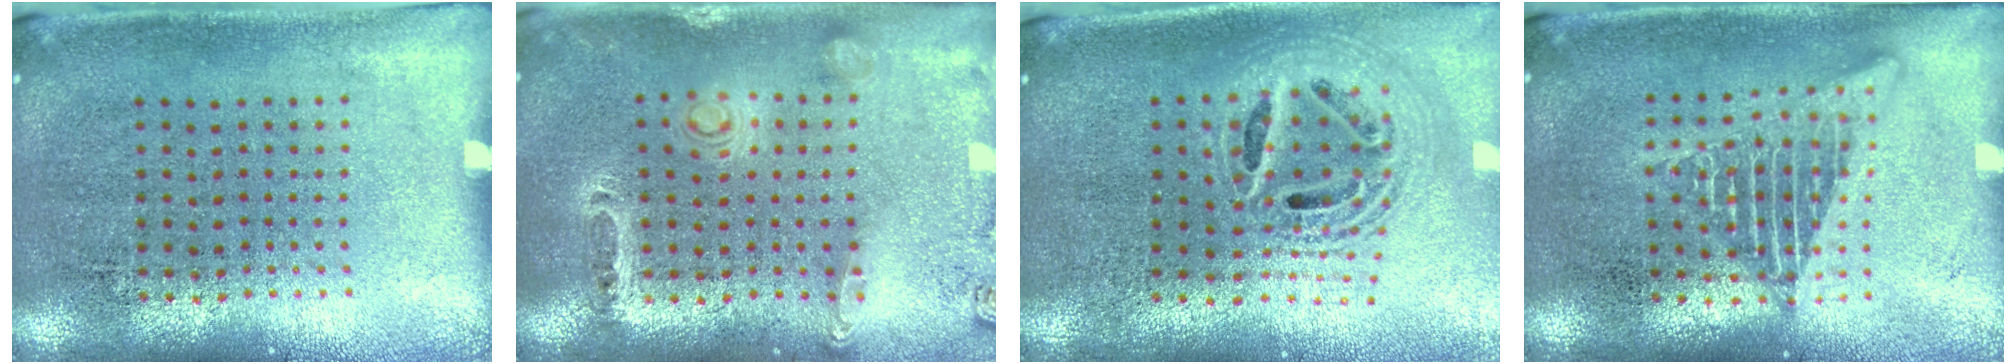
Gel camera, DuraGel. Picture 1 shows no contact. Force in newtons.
{"total": 0.6, "press": 0.6, "slide": 0.3}
{"total": 2.2, "press": 1.7, "slide": 1.4}
{"total": 2.7, "press": 2.7, "slide": 0.3}